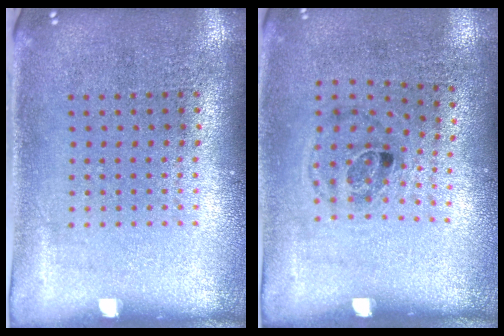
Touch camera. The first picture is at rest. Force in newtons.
{"total": 1.1, "press": 0.7, "slide": 0.9}